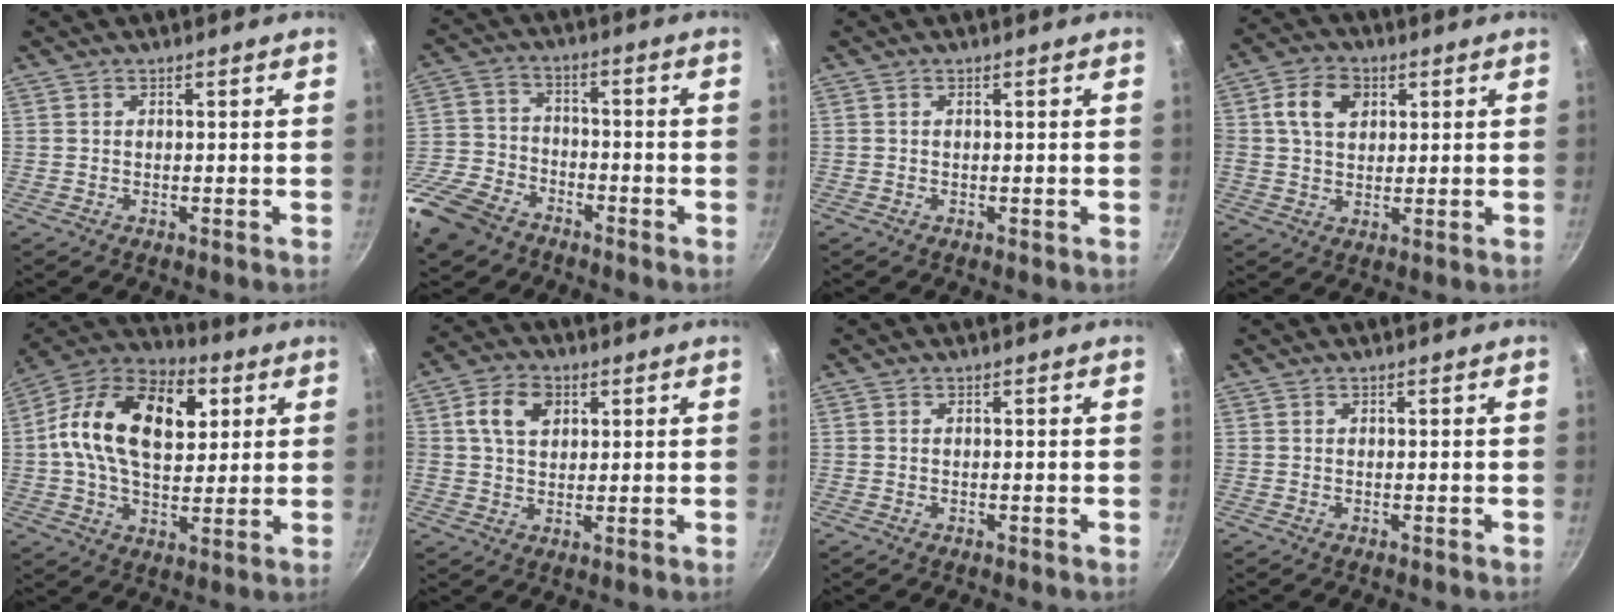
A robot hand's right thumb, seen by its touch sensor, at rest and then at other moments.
{"total": 15.4, "force": [-9.8, 9.4, 7.2], "torque": [-0.155, 0.045, -0.200]}
{"total": 0.0}
{"total": 7.3, "force": [2.1, 5.3, 4.6], "torque": [-0.069, 0.007, 0.028]}
{"total": 21.5, "force": [4.8, 13.1, 16.4], "torque": [-0.259, 0.012, 0.062]}
{"total": 7.5, "force": [2.3, 5.4, 4.7], "torque": [-0.070, 0.006, 0.033]}
{"total": 0.0}
{"total": 0.0}